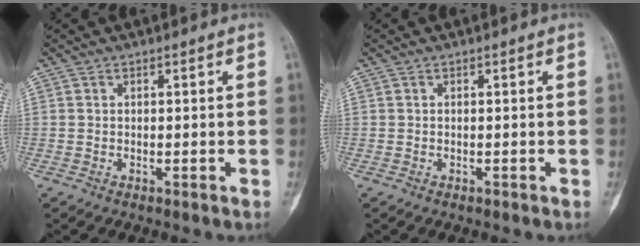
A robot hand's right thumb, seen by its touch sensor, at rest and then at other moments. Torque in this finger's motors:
{"motor_torque": [-0.37, -0.24, 0.11, 0.03, -0.01]}